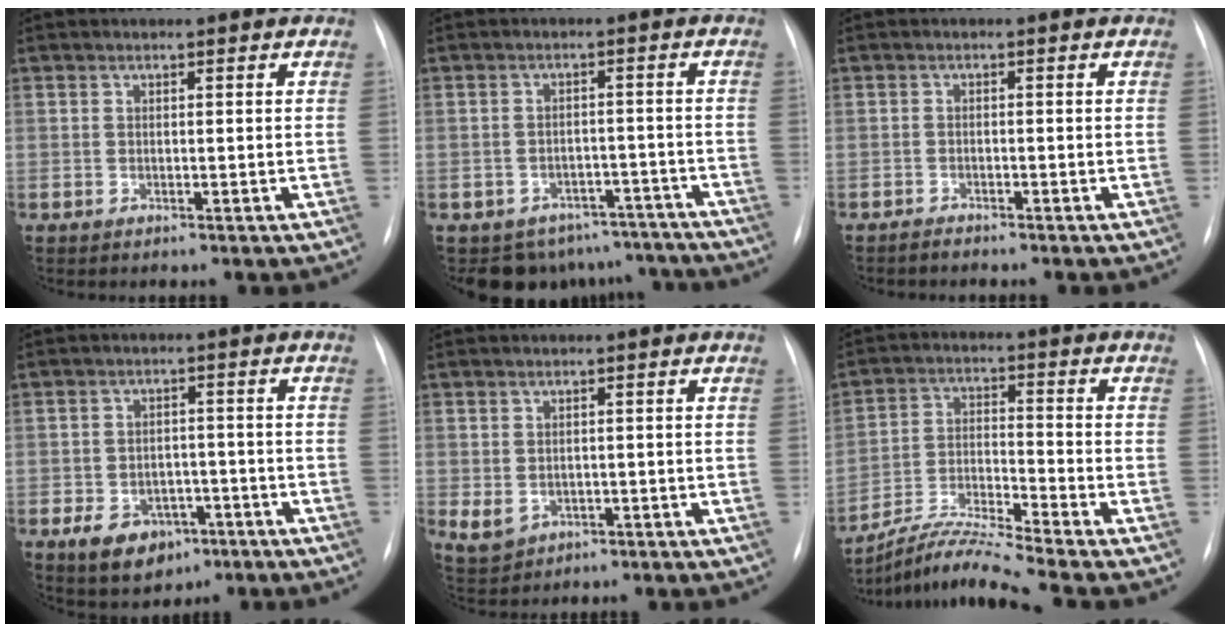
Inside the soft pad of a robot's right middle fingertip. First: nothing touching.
{"total": 10.8, "force": [-9.1, 5.8, 0.7], "torque": [0.012, 0.029, -0.099]}
{"total": 1.0, "force": [-1.0, 0.2, 0.0], "torque": [-0.001, -0.002, -0.018]}
{"total": 7.4, "force": [-3.8, 5.2, 3.6], "torque": [-0.059, 0.010, -0.049]}
{"total": 3.6, "force": [-0.8, 3.0, 1.7], "torque": [-0.035, -0.003, 0.003]}
{"total": 10.2, "force": [-9.2, -2.0, 3.9], "torque": [-0.081, -0.009, -0.171]}